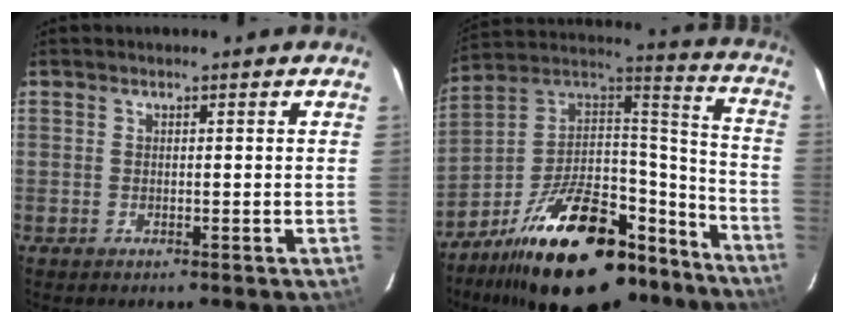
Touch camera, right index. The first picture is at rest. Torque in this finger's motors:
{"motor_torque": [1.06, -0.91, 1.05, 0.21]}